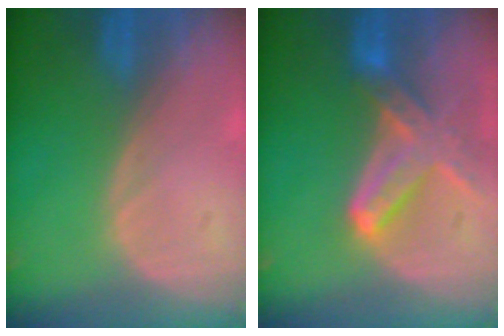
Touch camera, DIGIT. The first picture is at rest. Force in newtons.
{"total": 7.6, "press": 6.9, "slide": 3.4}